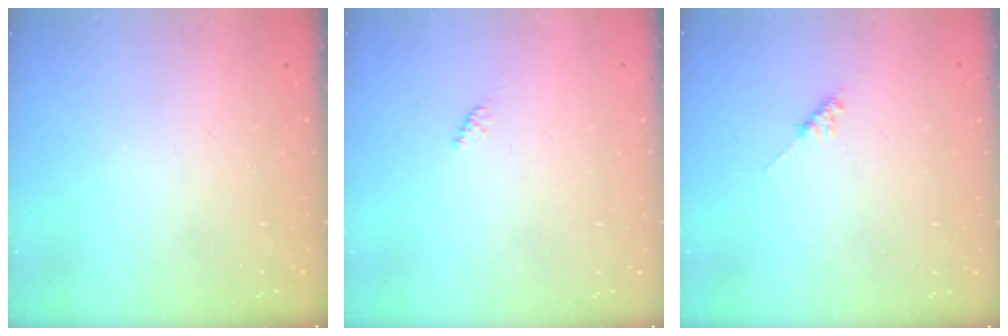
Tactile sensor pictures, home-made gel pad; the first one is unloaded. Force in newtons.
{"total": 1.6, "press": 1.5, "slide": 0.4}
{"total": 4.9, "press": 4.8, "slide": 0.8}